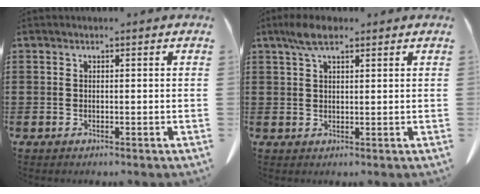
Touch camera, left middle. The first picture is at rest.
{"total": 4.3, "force": [2.5, 1.3, 3.2], "torque": [-0.069, 0.004, 0.045]}